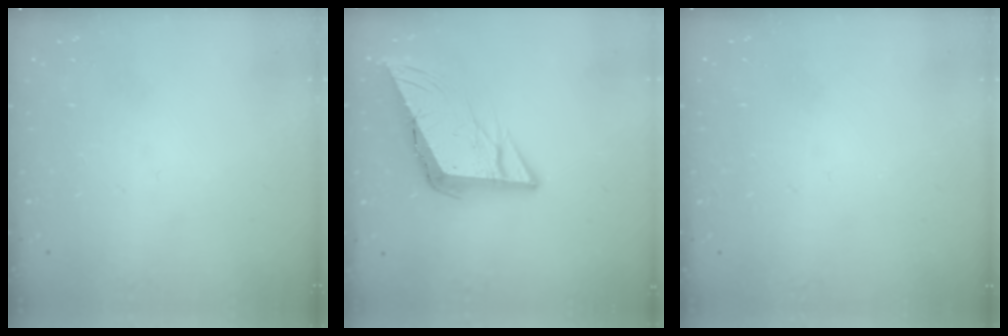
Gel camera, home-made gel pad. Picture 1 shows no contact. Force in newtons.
{"total": 11.4, "press": 11.2, "slide": 1.9}
{"total": 1.6, "press": 1.6, "slide": 0.1}